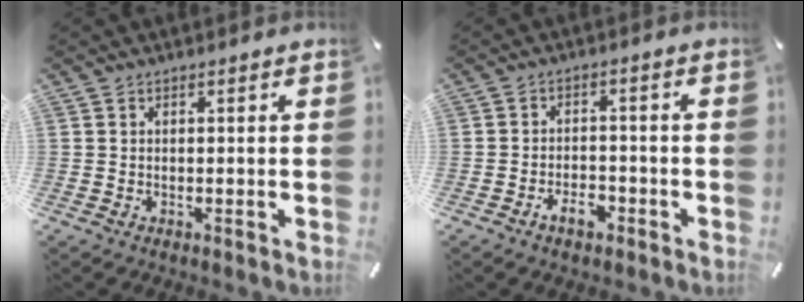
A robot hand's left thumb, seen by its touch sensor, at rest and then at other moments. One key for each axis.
{"total": 4.7, "fx": -3.0, "fy": 2.5, "fz": 2.7, "tx": -0.047, "ty": 0.013, "tz": -0.054}